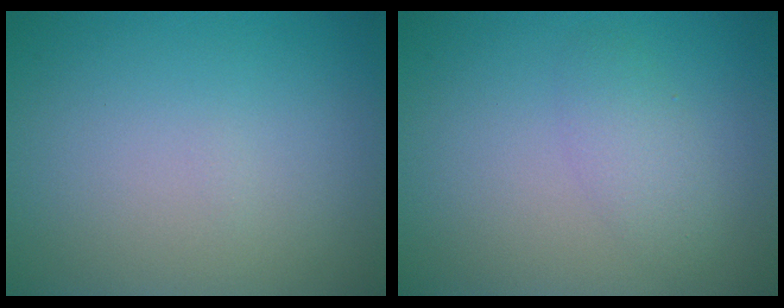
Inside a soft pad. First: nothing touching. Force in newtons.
{"total": 1.9, "press": 1.9, "slide": 0.1}